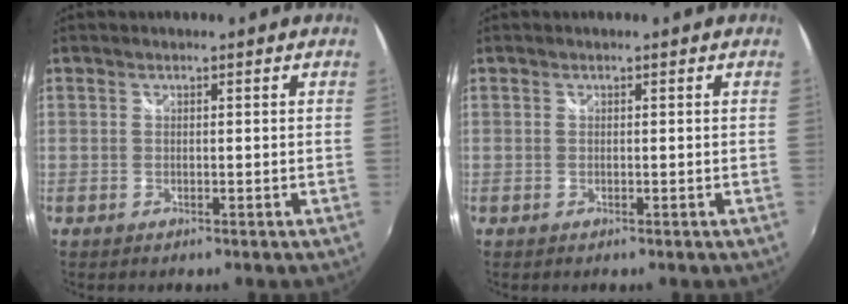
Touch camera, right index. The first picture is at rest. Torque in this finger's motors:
{"motor_torque": [0.00, 0.00, 0.00, 0.00]}